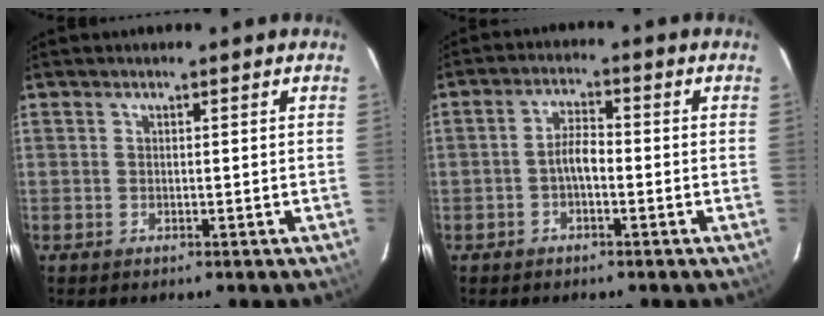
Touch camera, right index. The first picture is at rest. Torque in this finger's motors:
{"motor_torque": [0.15, -0.09, 0.11, 0.06]}